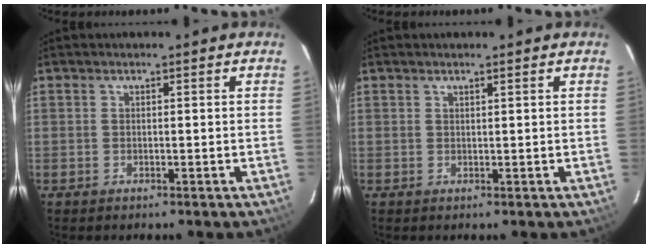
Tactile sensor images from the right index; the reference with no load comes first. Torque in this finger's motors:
{"motor_torque": [-0.10, 0.16, -0.04, -0.01]}